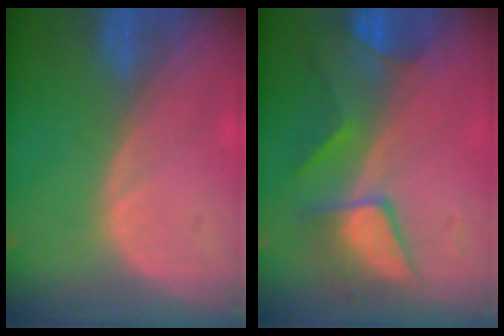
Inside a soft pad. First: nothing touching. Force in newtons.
{"total": 7.5, "press": 7.2, "slide": 2.0}